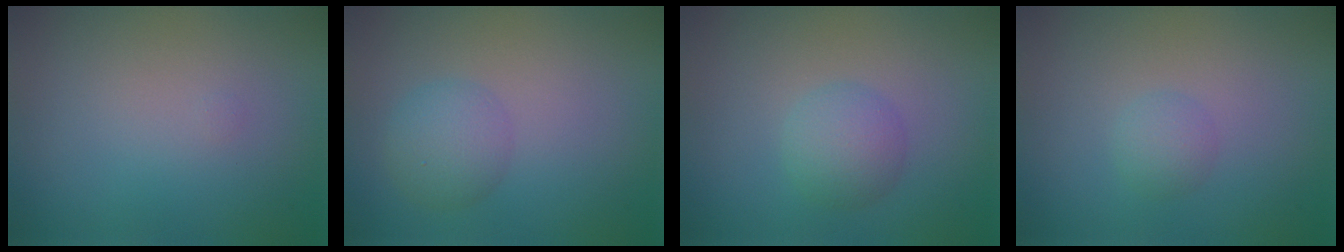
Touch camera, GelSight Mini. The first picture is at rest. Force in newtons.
{"total": 2.9, "press": 2.9, "slide": 0.1}
{"total": 2.6, "press": 2.6, "slide": 0.1}
{"total": 1.5, "press": 1.5, "slide": 0.0}